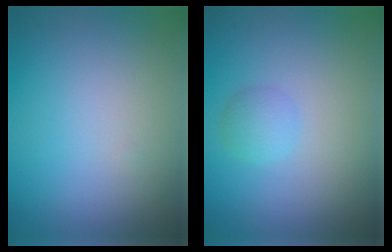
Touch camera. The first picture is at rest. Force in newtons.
{"total": 1.5, "press": 1.5, "slide": 0.1}